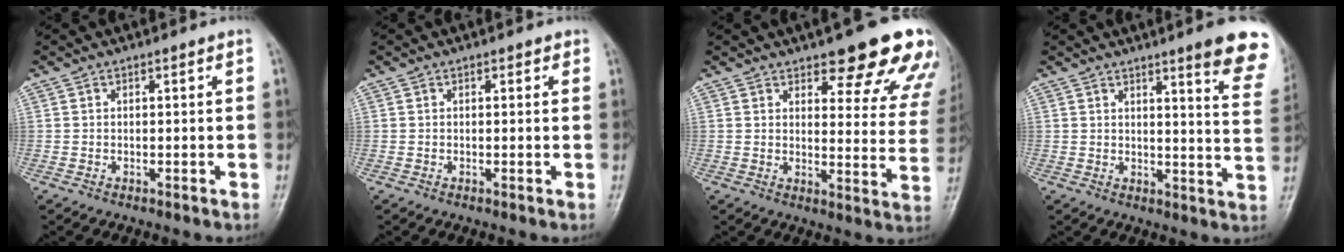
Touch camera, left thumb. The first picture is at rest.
{"total": 0.8, "force": [0.5, 0.6, 0.3], "torque": [0.006, -0.001, 0.001]}
{"total": 16.7, "force": [12.4, 5.4, 9.9], "torque": [-0.068, -0.065, 0.139]}
{"total": 12.8, "force": [8.7, 1.6, 9.3], "torque": [-0.087, -0.047, 0.092]}